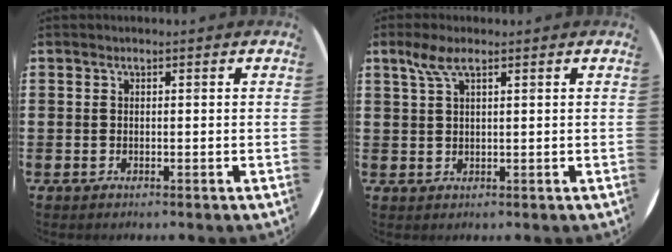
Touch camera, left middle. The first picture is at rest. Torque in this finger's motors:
{"motor_torque": [0.30, -0.26, 0.09, 0.05]}